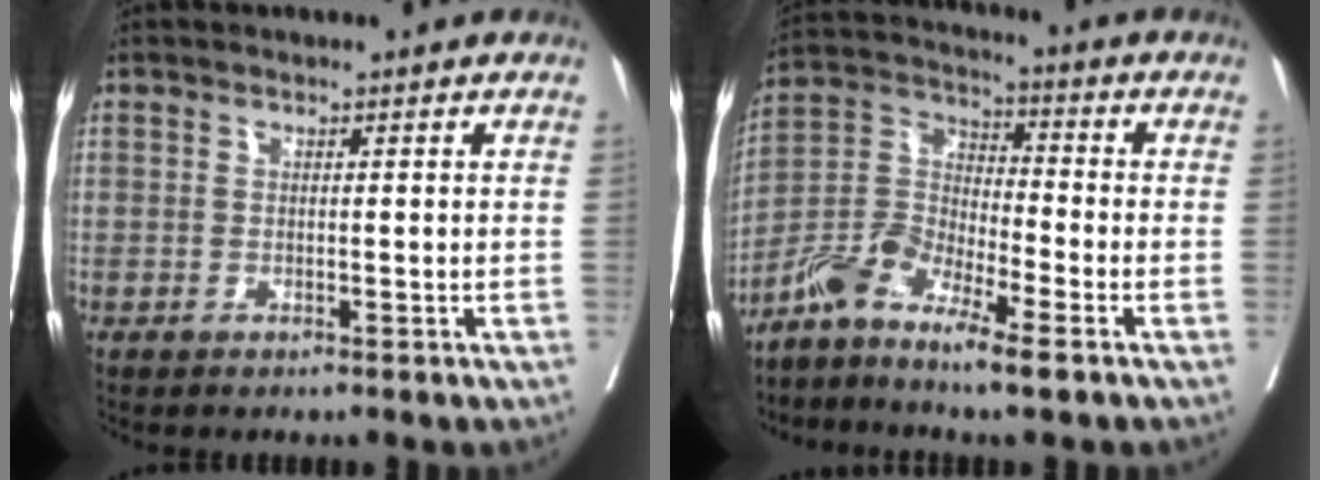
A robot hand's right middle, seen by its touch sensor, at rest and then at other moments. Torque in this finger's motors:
{"motor_torque": [0.33, -0.41, 0.11, 0.07]}